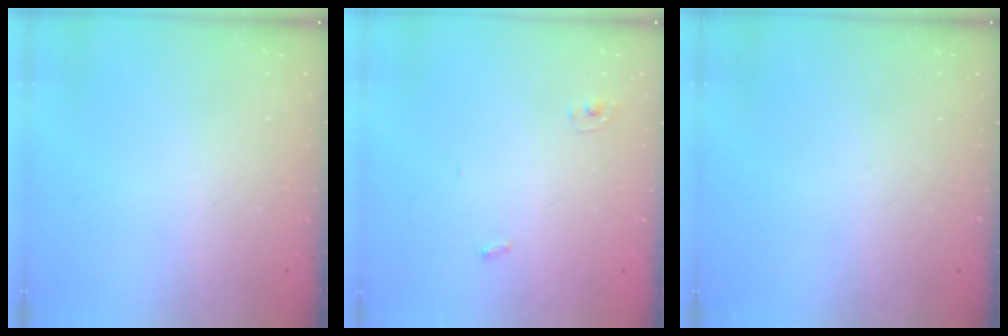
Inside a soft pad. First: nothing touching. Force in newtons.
{"total": 2.4, "press": 2.4, "slide": 0.2}
{"total": 0.0}